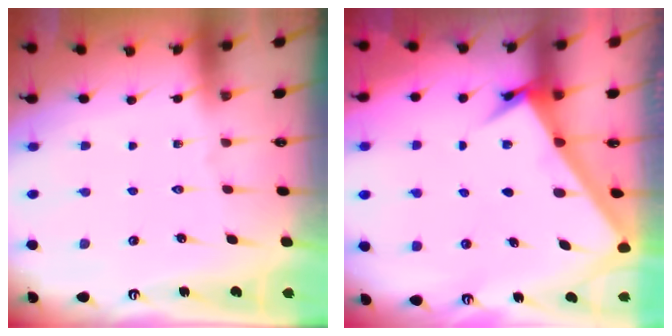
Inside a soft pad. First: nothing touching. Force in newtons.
{"total": 4.2, "press": 4.2, "slide": 0.5}